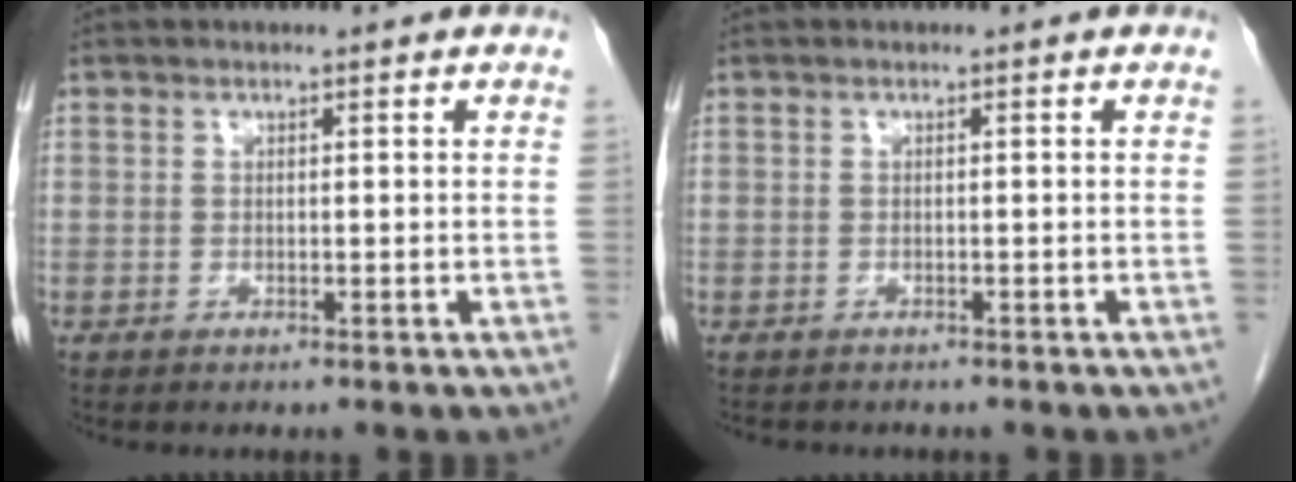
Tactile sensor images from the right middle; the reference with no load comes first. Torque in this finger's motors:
{"motor_torque": [0.12, 0.03, -0.03, 0.00]}